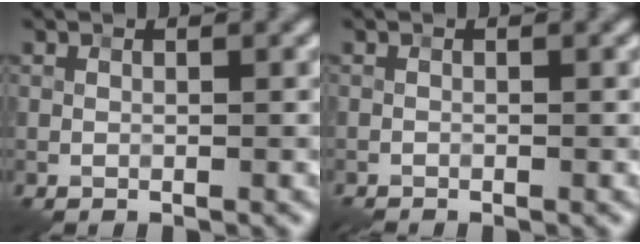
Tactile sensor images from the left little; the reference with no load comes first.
{"total": 1.3, "force": [-1.3, 0.0, 0.1], "torque": [-0.004, -0.004, -0.025]}